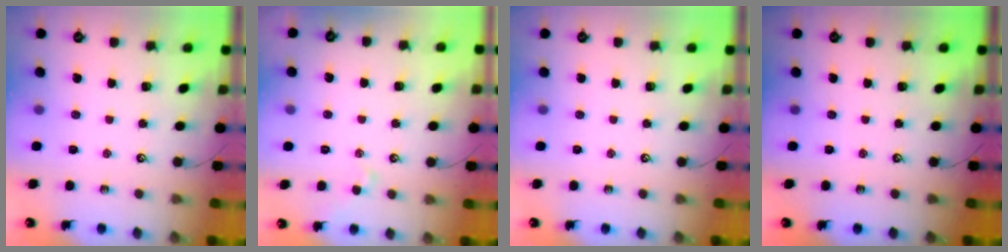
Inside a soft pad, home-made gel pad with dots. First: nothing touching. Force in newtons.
{"total": 1.3, "press": 1.2, "slide": 0.5}
{"total": 0.0}
{"total": 0.0}